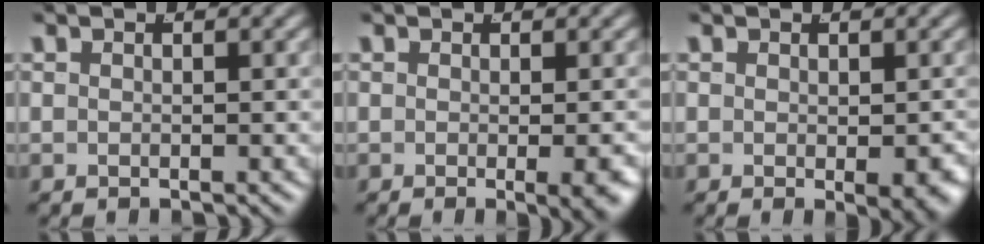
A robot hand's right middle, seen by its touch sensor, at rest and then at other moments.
{"total": 2.3, "force": [-0.7, 0.0, 2.2], "torque": [-0.023, -0.007, -0.008]}
{"total": 2.0, "force": [-0.5, 0.5, 1.8], "torque": [-0.012, -0.010, -0.003]}